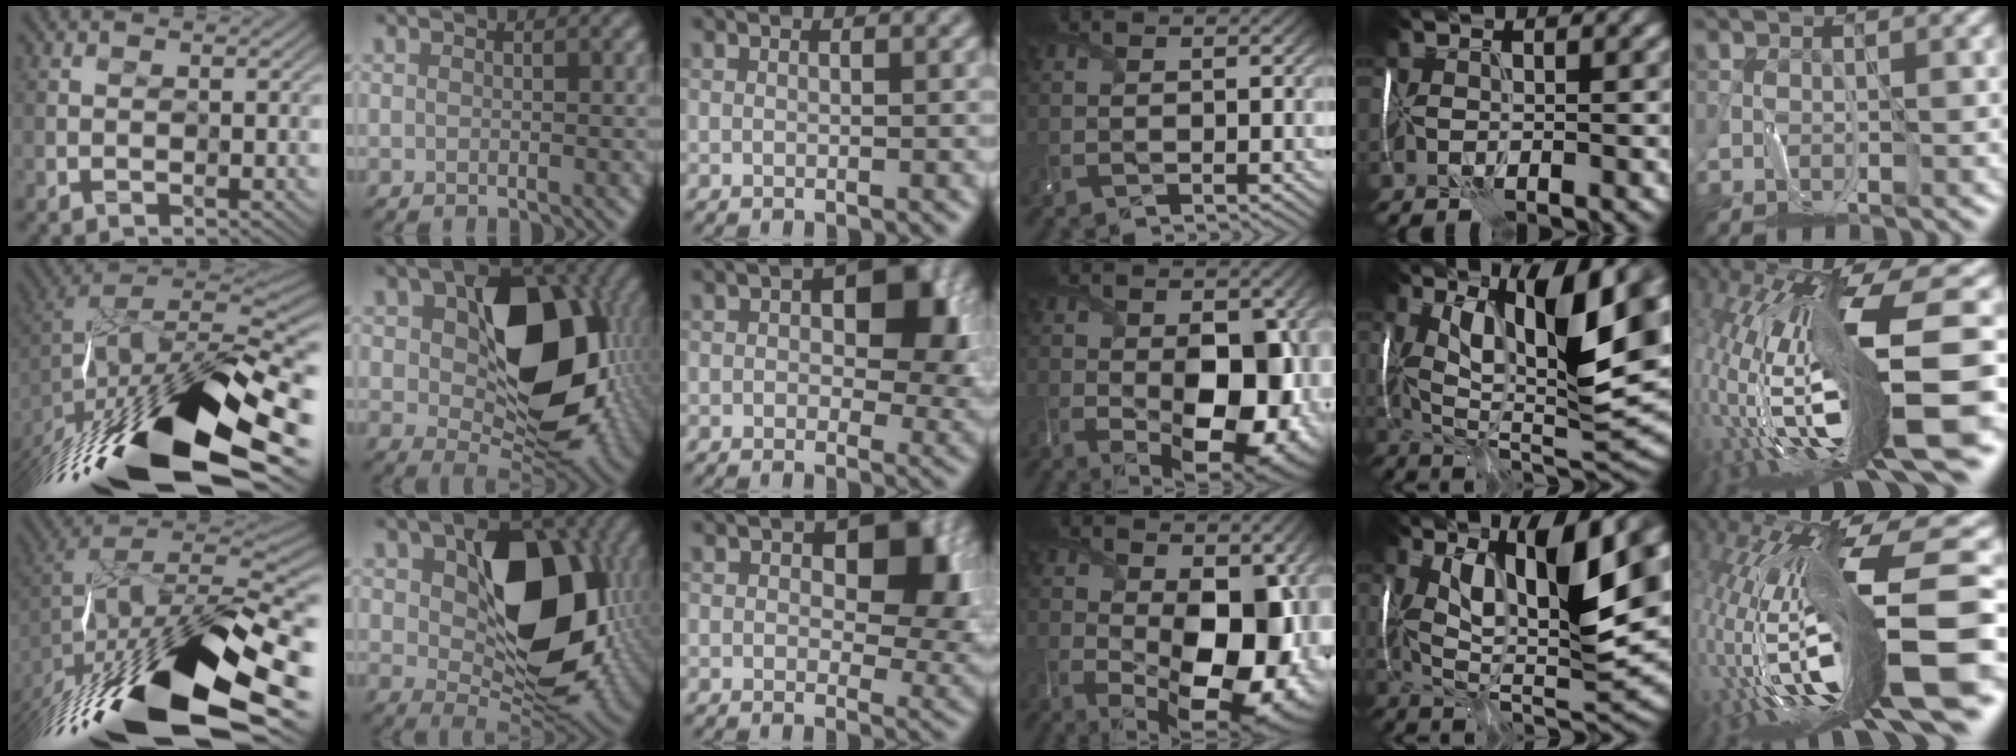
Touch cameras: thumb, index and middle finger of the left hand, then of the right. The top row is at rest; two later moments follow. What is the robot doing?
{"motion": "wrap", "object": "thread"}